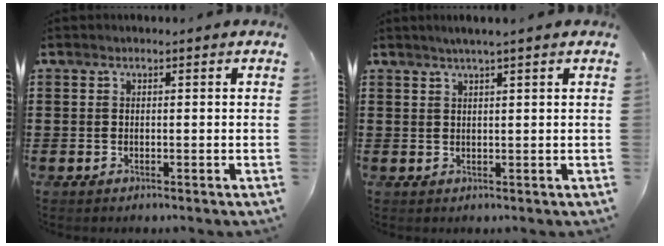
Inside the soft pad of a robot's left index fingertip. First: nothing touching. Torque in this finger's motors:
{"motor_torque": [1.03, 1.11, 0.10, 0.06]}